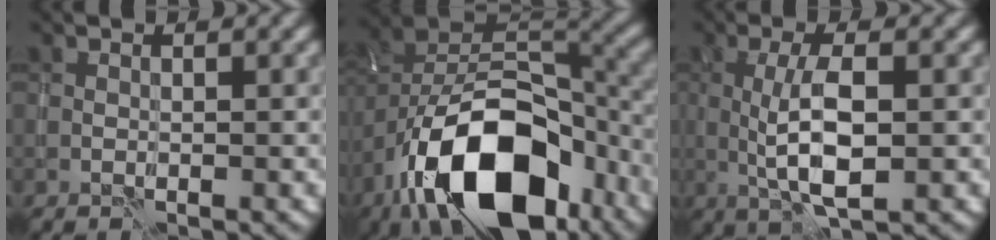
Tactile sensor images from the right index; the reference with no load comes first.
{"total": 15.5, "force": [-8.8, 7.8, 10.2], "torque": [-0.160, 0.006, -0.154]}
{"total": 5.1, "force": [-0.2, 1.5, 4.8], "torque": [-0.099, 0.000, -0.003]}